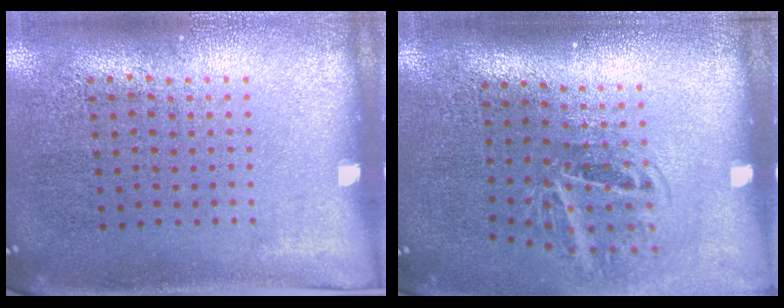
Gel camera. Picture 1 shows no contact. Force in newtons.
{"total": 2.0, "press": 1.3, "slide": 1.5}